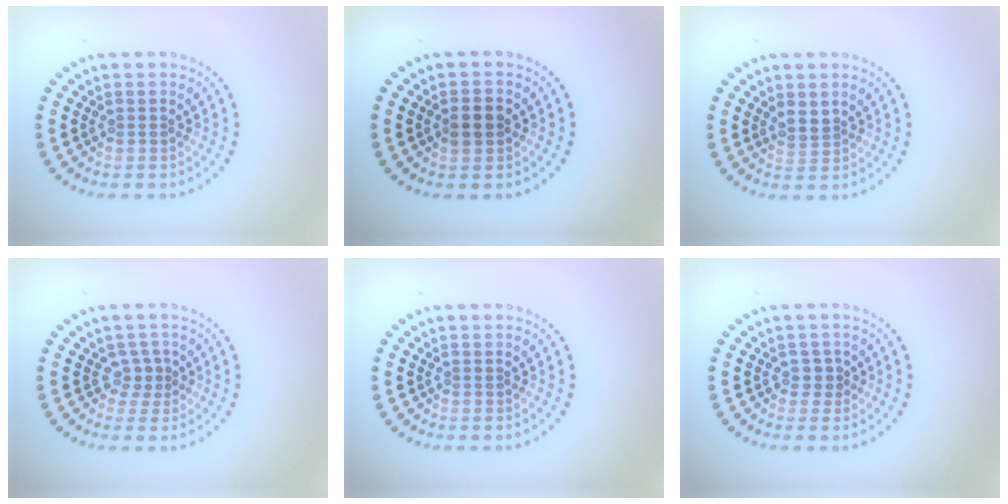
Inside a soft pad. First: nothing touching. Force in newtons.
{"total": 2.2, "press": 2.2, "slide": 0.0}
{"total": 1.5, "press": 1.2, "slide": 1.0}
{"total": 1.6, "press": 1.0, "slide": 1.2}
{"total": 0.0}
{"total": 1.2, "press": 0.9, "slide": 0.7}